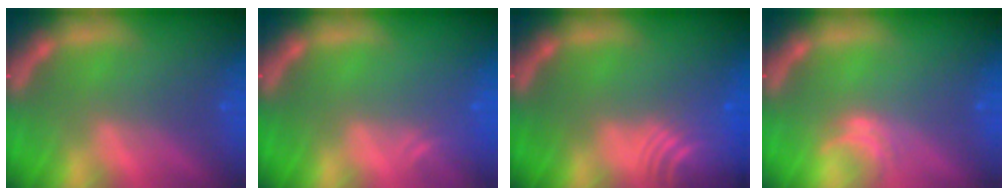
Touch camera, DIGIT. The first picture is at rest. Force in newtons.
{"total": 1.5}
{"total": 8.6}
{"total": 1.5}